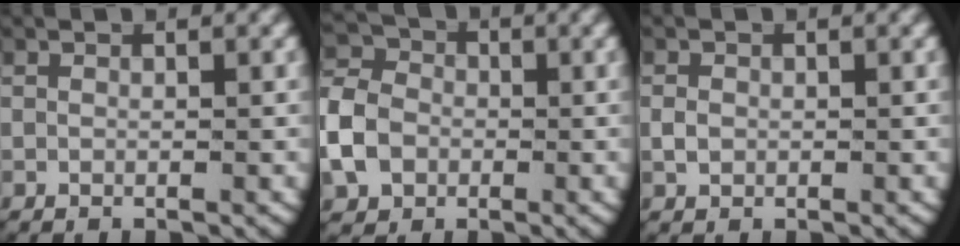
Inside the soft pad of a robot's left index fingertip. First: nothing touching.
{"total": 6.5, "force": [-0.6, 5.6, 3.3], "torque": [-0.073, -0.006, -0.016]}
{"total": 0.8, "force": [-0.2, 0.7, 0.4], "torque": [-0.018, -0.009, 0.003]}